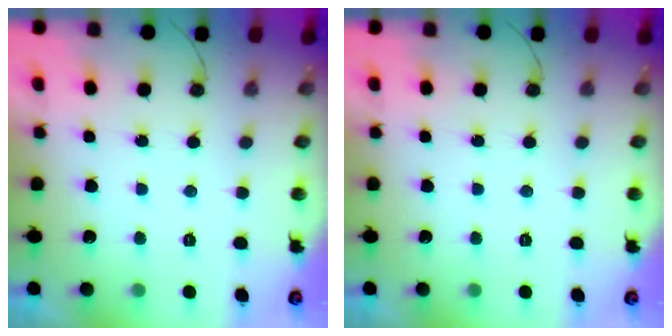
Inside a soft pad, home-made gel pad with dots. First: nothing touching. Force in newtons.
{"total": 0.0}